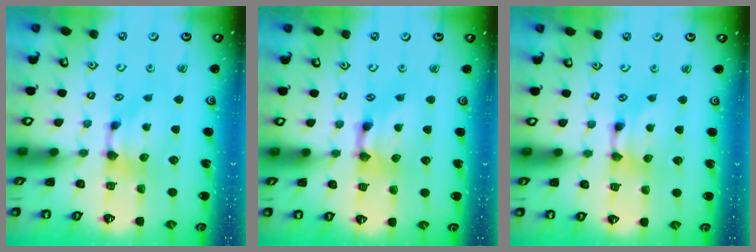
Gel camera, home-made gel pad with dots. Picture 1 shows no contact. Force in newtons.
{"total": 2.6, "press": 2.6, "slide": 0.2}
{"total": 1.8, "press": 1.8, "slide": 0.1}